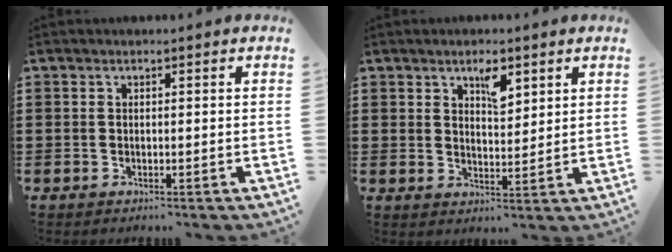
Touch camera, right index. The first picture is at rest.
{"total": 4.0, "force": [2.5, 1.6, 2.7], "torque": [-0.035, -0.003, 0.039]}